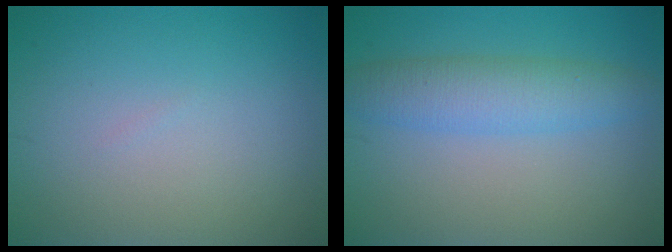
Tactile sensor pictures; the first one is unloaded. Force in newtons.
{"total": 4.1, "press": 4.1, "slide": 0.2}